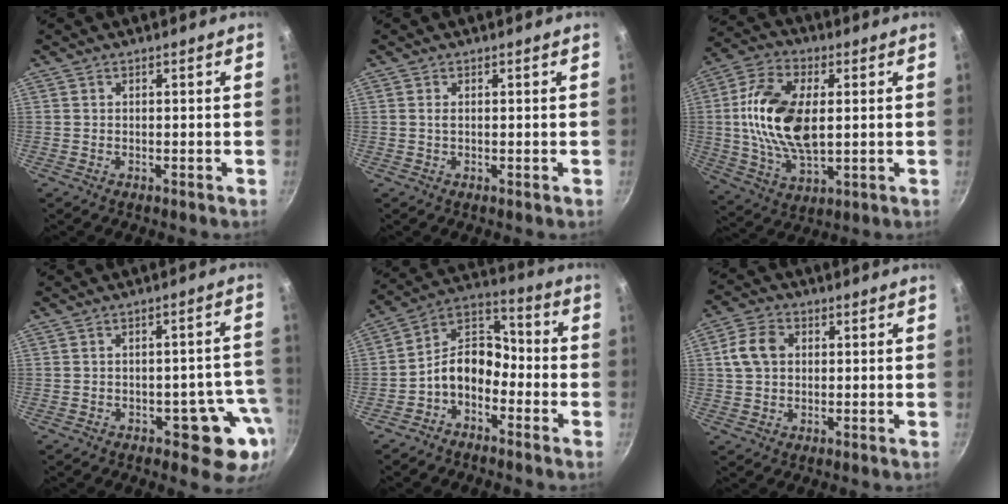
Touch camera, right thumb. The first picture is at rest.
{"total": 0.7, "force": [0.1, 0.1, 0.7], "torque": [-0.013, -0.003, 0.000]}
{"total": 16.7, "force": [1.6, 9.2, 13.9], "torque": [-0.259, 0.004, 0.028]}
{"total": 9.0, "force": [-3.9, 4.9, 6.5], "torque": [-0.021, 0.035, -0.042]}
{"total": 10.2, "force": [-4.2, 7.0, 6.2], "torque": [-0.081, 0.066, -0.101]}
{"total": 7.0, "force": [1.1, 5.4, 4.3], "torque": [-0.069, 0.012, 0.013]}